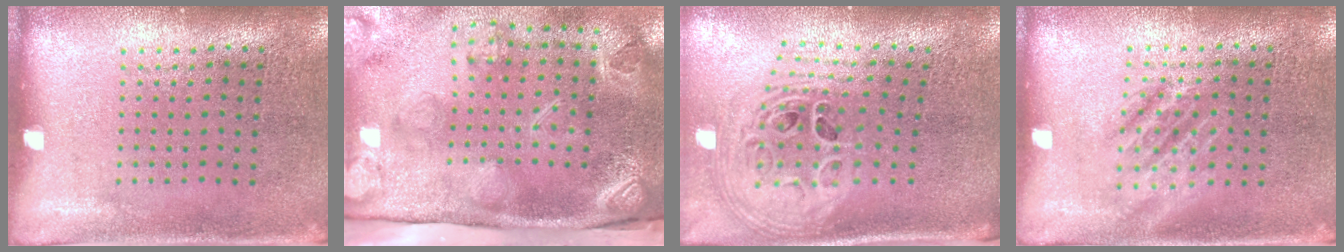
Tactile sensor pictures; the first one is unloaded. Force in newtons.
{"total": 4.6, "press": 3.2, "slide": 3.3}
{"total": 2.9, "press": 2.0, "slide": 2.1}
{"total": 1.2, "press": 1.2, "slide": 0.2}